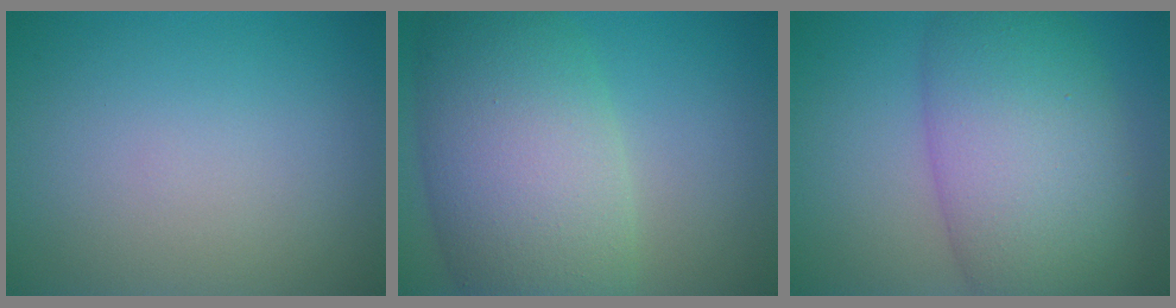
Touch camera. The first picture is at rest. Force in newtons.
{"total": 10.9, "press": 10.9, "slide": 0.5}
{"total": 10.3, "press": 10.3, "slide": 0.3}